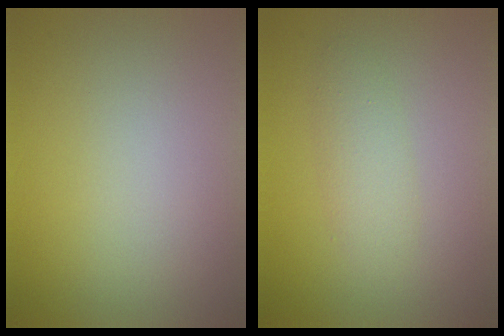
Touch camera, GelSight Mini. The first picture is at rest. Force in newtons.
{"total": 1.9, "press": 1.9, "slide": 0.1}